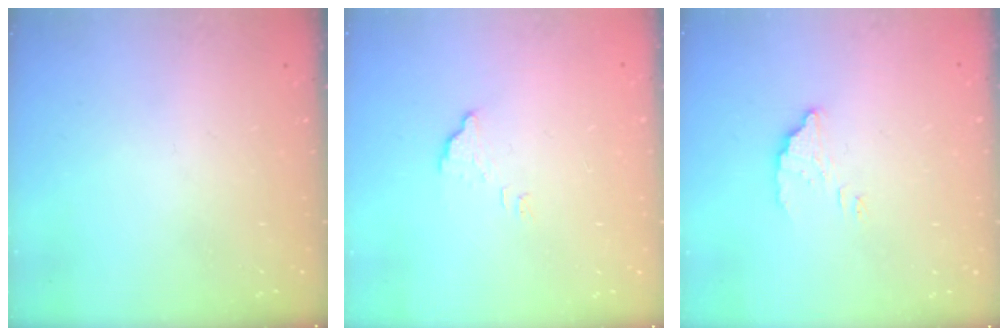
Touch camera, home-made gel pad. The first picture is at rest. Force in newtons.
{"total": 2.3, "press": 2.3, "slide": 0.1}
{"total": 3.5, "press": 3.5, "slide": 0.3}